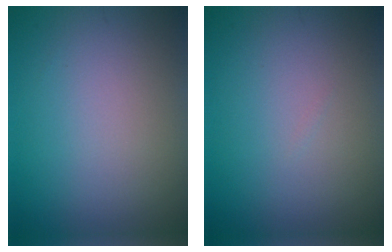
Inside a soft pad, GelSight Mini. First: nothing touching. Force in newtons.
{"total": 0.0}